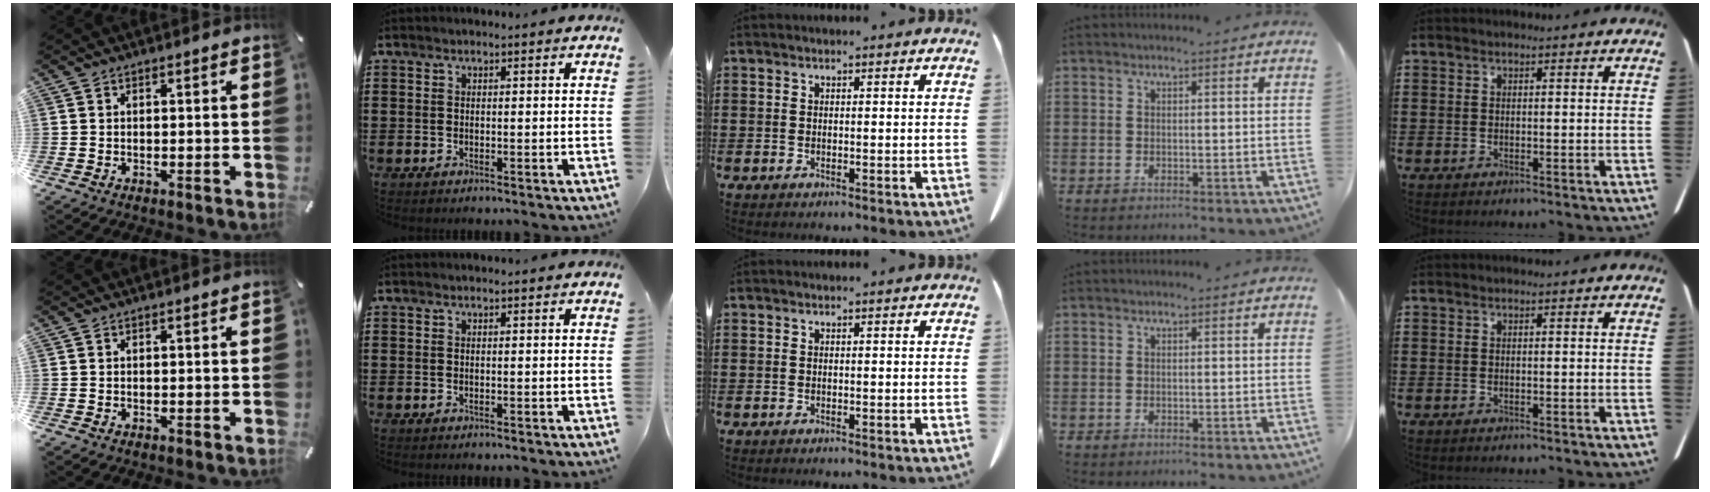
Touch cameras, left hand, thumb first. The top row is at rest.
{}